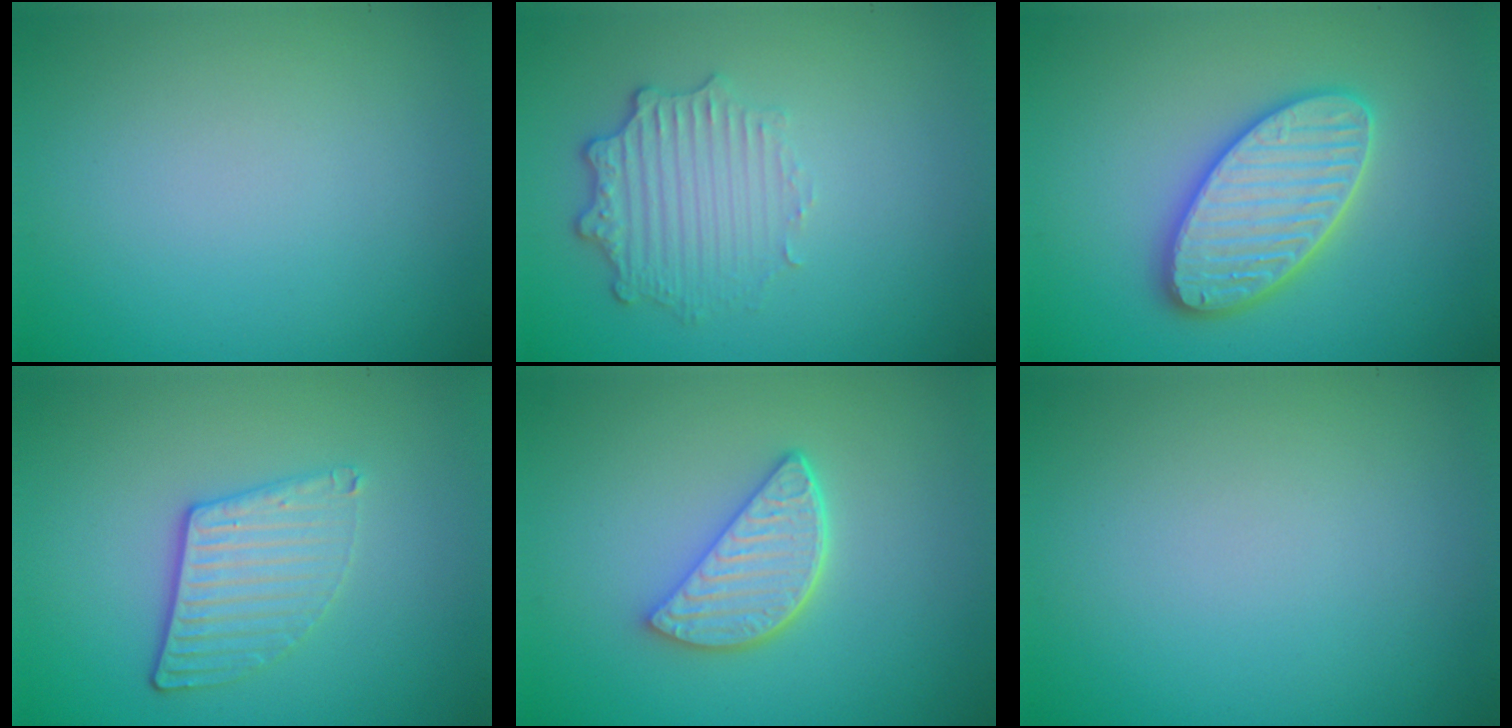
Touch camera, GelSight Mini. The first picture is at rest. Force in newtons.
{"total": 3.4, "press": 2.7, "slide": 2.1}
{"total": 5.8, "press": 5.8, "slide": 0.5}
{"total": 3.6, "press": 2.9, "slide": 2.1}
{"total": 4.0, "press": 3.2, "slide": 2.4}
{"total": 0.0}